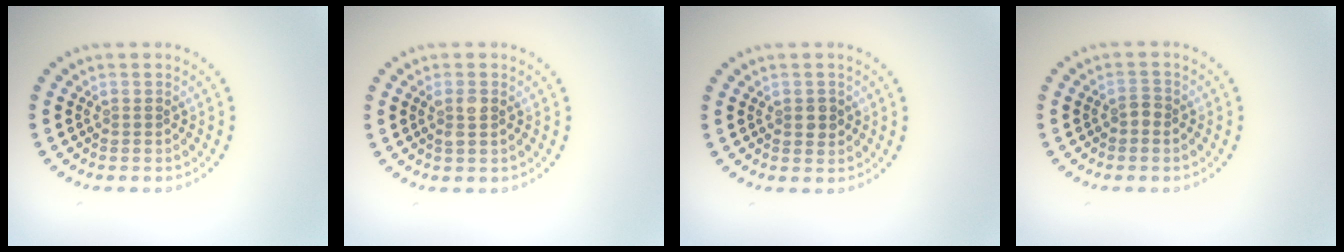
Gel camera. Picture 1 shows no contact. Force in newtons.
{"total": 1.4, "press": 1.3, "slide": 0.5}
{"total": 1.4, "press": 1.4, "slide": 0.1}
{"total": 0.9, "press": 0.9, "slide": 0.3}